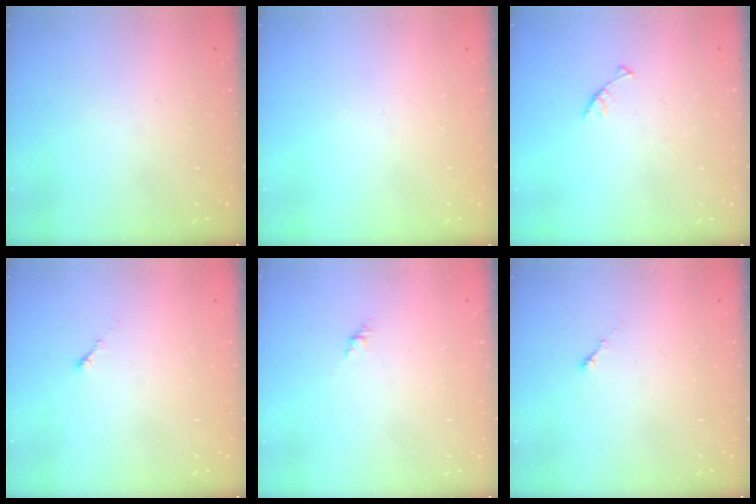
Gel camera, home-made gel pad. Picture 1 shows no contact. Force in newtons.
{"total": 0.0}
{"total": 3.0, "press": 3.0, "slide": 0.3}
{"total": 0.0}
{"total": 3.0, "press": 2.9, "slide": 0.7}
{"total": 0.0}